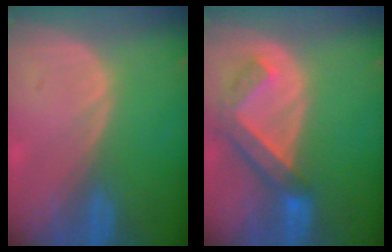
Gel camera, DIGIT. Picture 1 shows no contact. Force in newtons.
{"total": 6.2, "press": 6.0, "slide": 1.4}